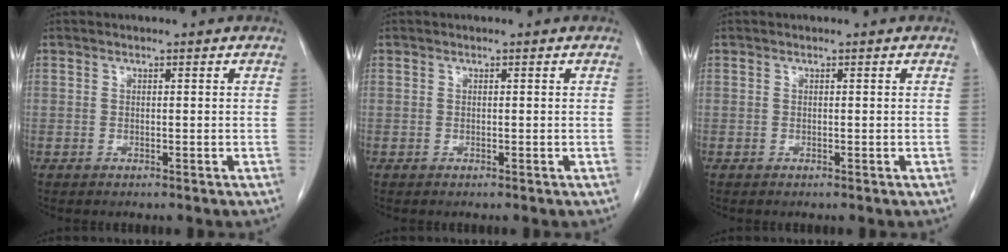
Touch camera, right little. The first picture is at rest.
{"total": 0.0}
{"total": 0.0}